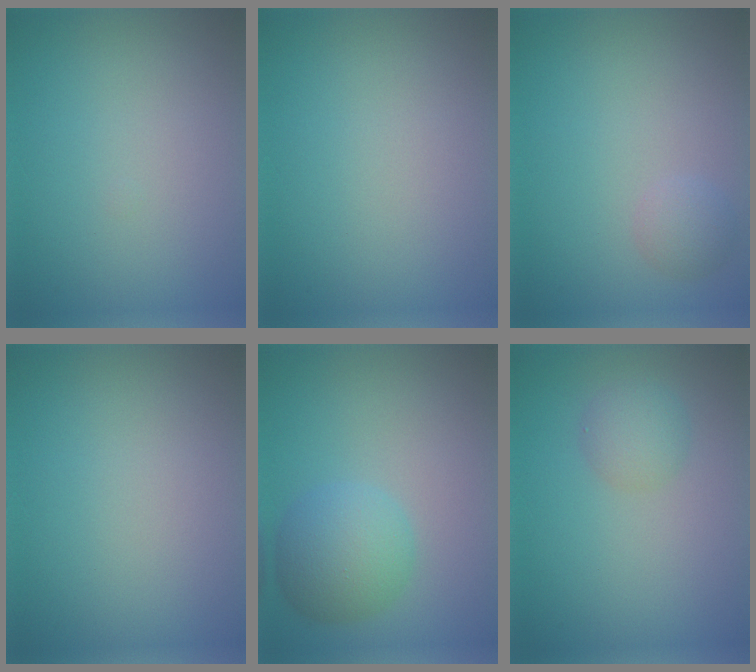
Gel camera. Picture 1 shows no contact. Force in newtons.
{"total": 0.0}
{"total": 1.5, "press": 1.5, "slide": 0.1}
{"total": 0.0}
{"total": 4.5, "press": 4.5, "slide": 0.2}
{"total": 2.0, "press": 2.0, "slide": 0.0}